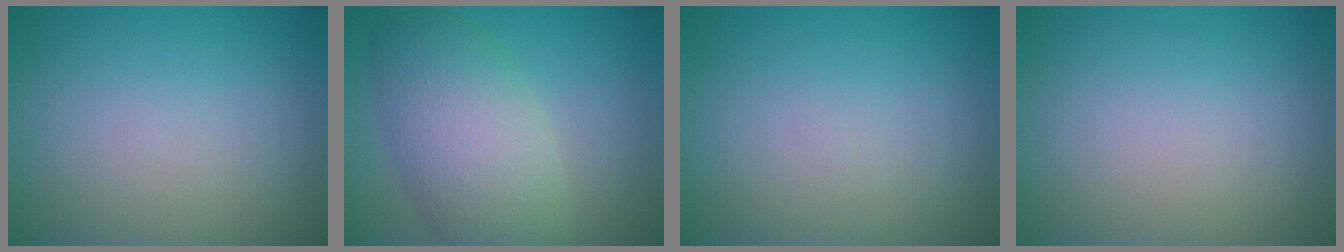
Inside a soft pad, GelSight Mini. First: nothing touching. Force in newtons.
{"total": 7.2, "press": 7.2, "slide": 0.5}
{"total": 0.0}
{"total": 0.0}